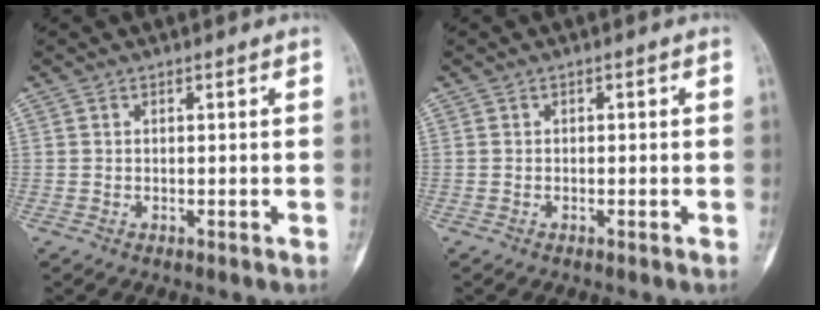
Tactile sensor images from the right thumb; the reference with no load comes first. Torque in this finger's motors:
{"motor_torque": [-0.11, -0.11, -0.02, 0.17, -0.02]}